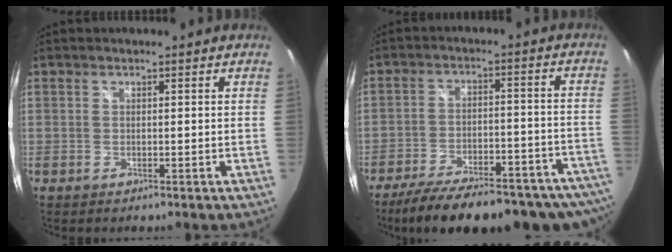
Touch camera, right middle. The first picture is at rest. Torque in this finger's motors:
{"motor_torque": [1.16, -0.97, 0.44, 0.10]}